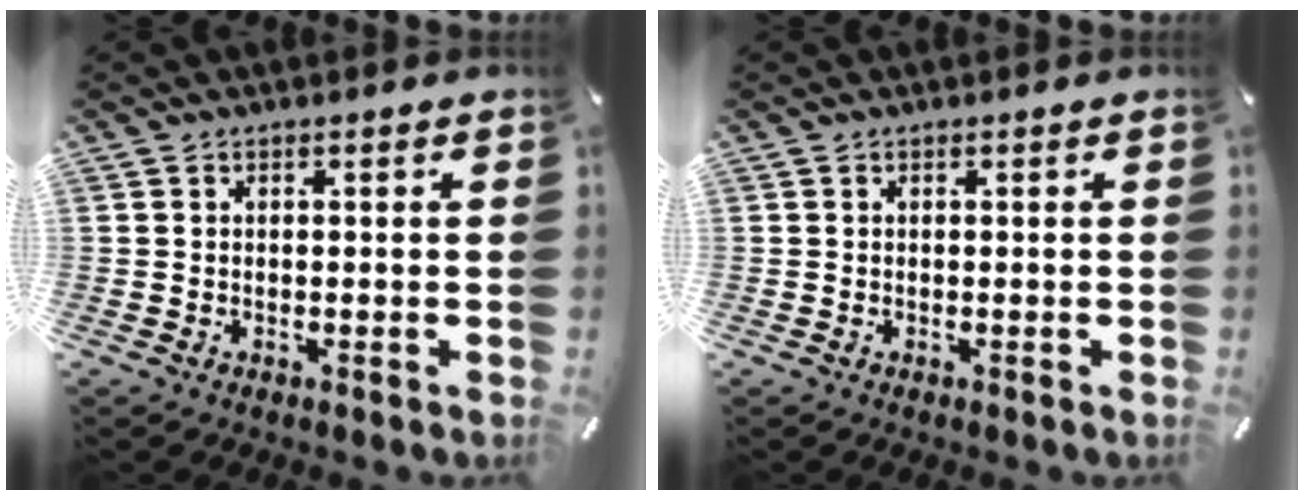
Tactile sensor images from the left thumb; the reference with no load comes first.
{"total": 0.0}